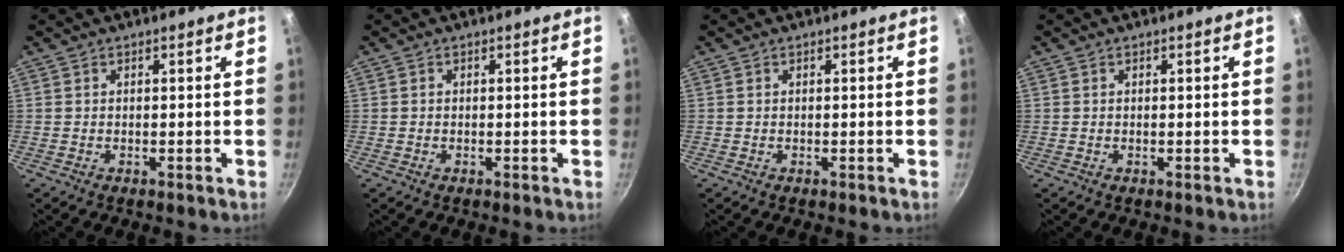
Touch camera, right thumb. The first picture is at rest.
{"total": 0.0}
{"total": 0.0}
{"total": 0.0}